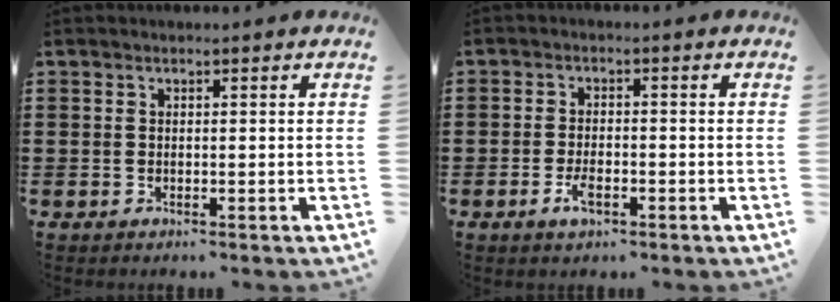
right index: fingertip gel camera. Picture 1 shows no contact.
{"total": 3.2, "force": [-1.5, 1.3, 2.5], "torque": [-0.059, -0.006, -0.030]}